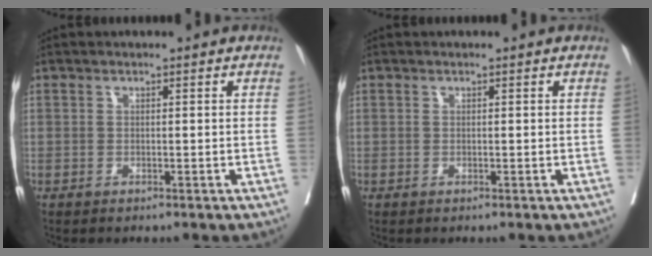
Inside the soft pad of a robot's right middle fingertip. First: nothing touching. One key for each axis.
{"total": 0.0}